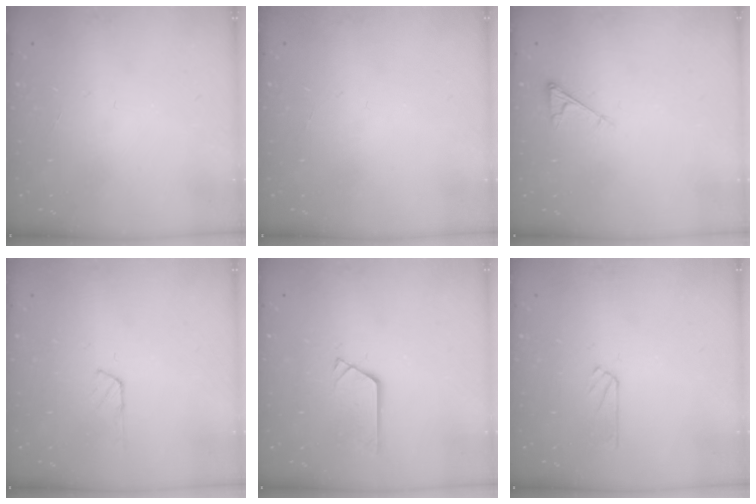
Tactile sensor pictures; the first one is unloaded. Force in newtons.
{"total": 0.0}
{"total": 3.0, "press": 3.0, "slide": 0.4}
{"total": 2.3, "press": 2.3, "slide": 0.2}
{"total": 3.0, "press": 3.0, "slide": 0.2}
{"total": 2.3, "press": 2.3, "slide": 0.2}